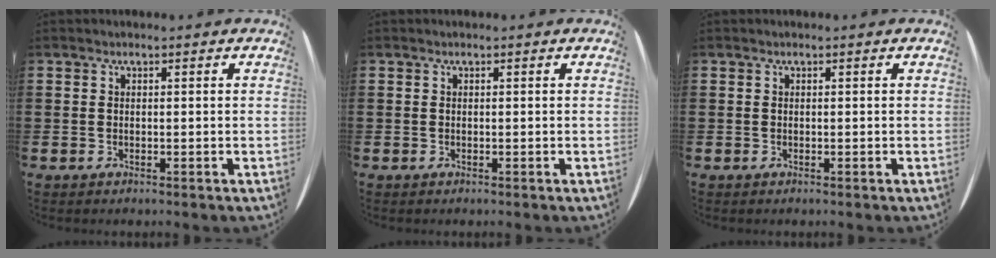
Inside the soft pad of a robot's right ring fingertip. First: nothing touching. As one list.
[{"total": 0.0}, {"total": 0.0}]